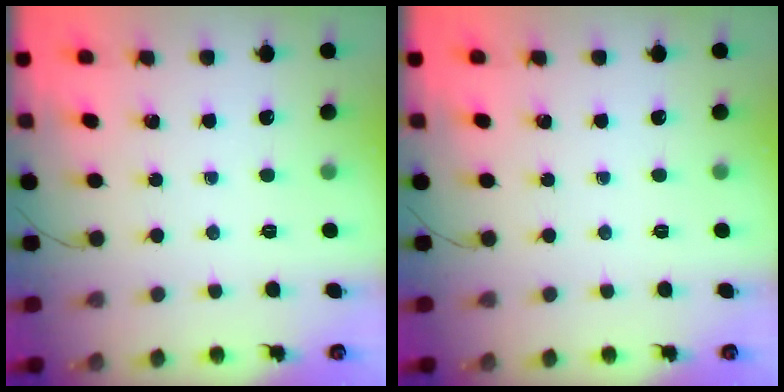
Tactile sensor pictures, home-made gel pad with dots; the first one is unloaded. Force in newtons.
{"total": 0.0}